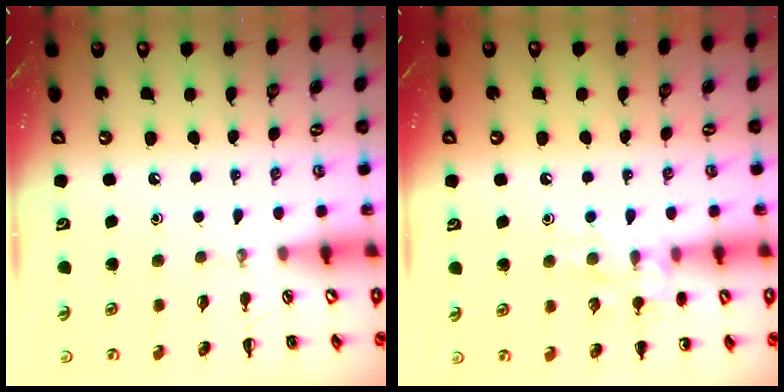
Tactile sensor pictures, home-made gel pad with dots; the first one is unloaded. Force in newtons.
{"total": 10.1, "press": 10.0, "slide": 1.5}